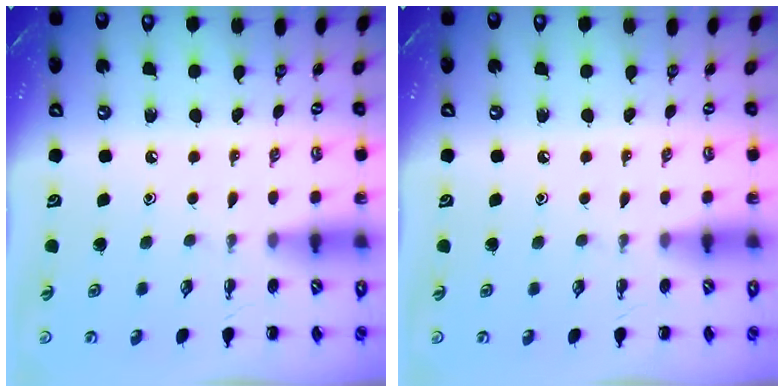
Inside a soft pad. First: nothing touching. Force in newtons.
{"total": 0.0}